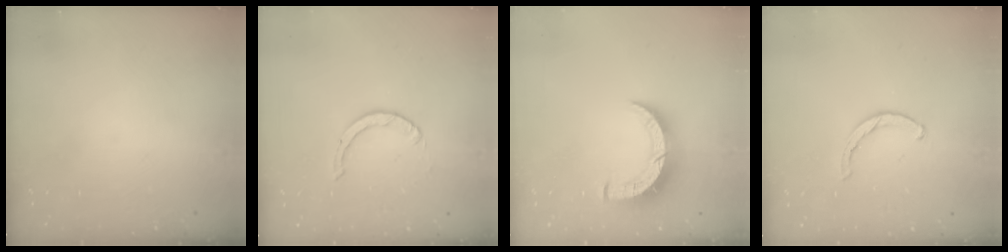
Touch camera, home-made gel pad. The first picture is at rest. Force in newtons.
{"total": 0.9, "press": 0.9, "slide": 0.1}
{"total": 8.6, "press": 8.5, "slide": 0.7}
{"total": 1.8, "press": 1.8, "slide": 0.3}